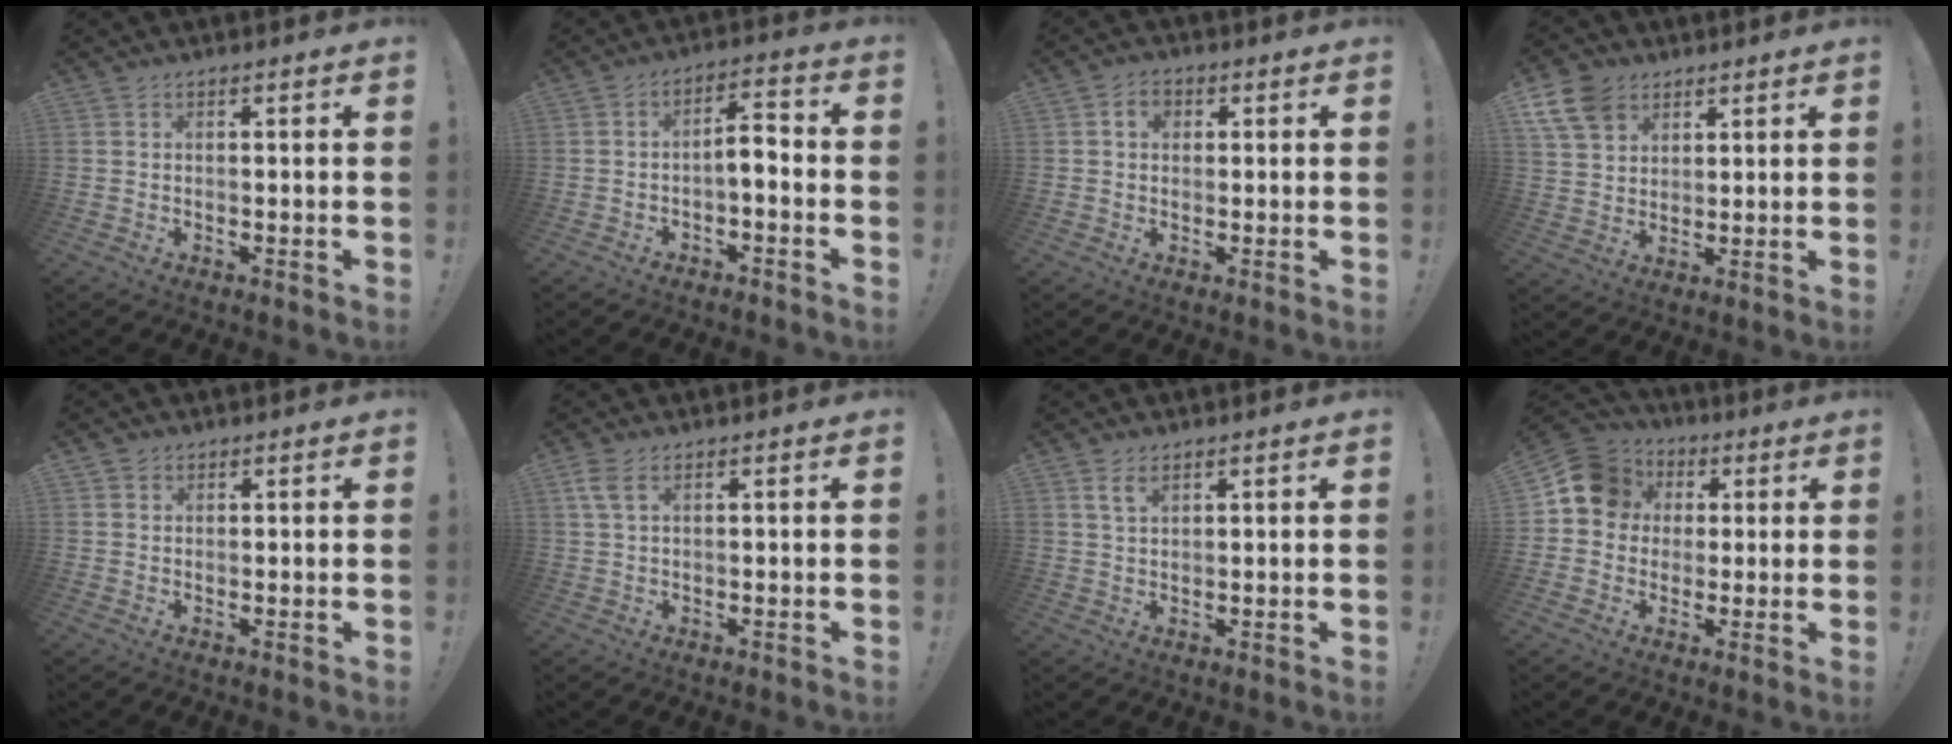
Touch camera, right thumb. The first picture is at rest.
{"total": 5.6, "force": [-2.3, 2.2, 4.6], "torque": [-0.074, 0.012, -0.041]}
{"total": 3.9, "force": [1.0, 2.9, 2.4], "torque": [-0.032, 0.001, 0.017]}
{"total": 10.7, "force": [6.0, 7.6, 4.5], "torque": [-0.089, -0.024, 0.118]}
{"total": 1.4, "force": [0.8, 1.1, 0.1], "torque": [0.000, 0.001, 0.014]}
{"total": 3.6, "force": [1.5, 1.5, 2.9], "torque": [-0.067, 0.005, 0.029]}
{"total": 3.2, "force": [2.0, 1.3, 2.2], "torque": [-0.036, -0.006, 0.035]}
{"total": 11.8, "force": [2.5, 10.6, 4.5], "torque": [-0.058, 0.005, 0.056]}